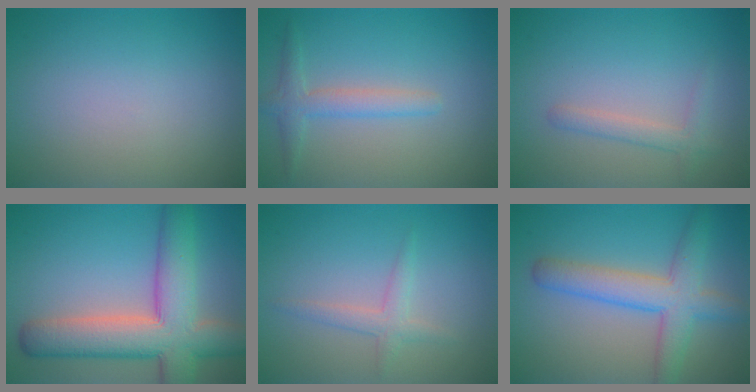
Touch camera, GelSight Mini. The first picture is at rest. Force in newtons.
{"total": 2.4, "press": 2.4, "slide": 0.1}
{"total": 1.7, "press": 1.7, "slide": 0.1}
{"total": 9.8, "press": 9.8, "slide": 0.8}
{"total": 2.3, "press": 2.3, "slide": 0.1}
{"total": 5.4, "press": 5.4, "slide": 0.1}